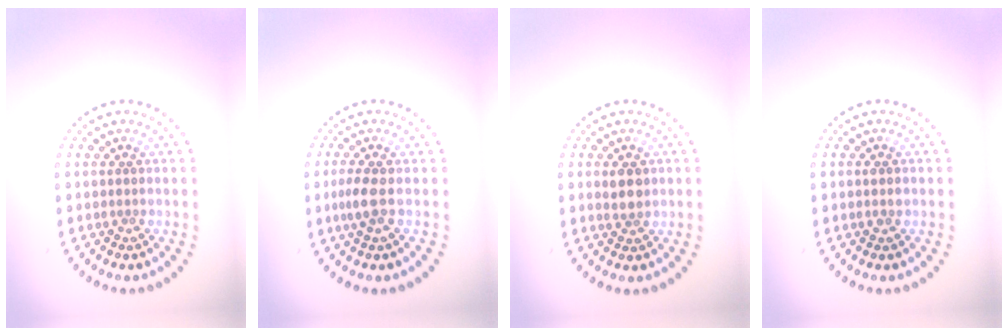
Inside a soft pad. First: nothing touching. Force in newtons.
{"total": 1.7, "press": 1.4, "slide": 0.9}
{"total": 2.0, "press": 1.9, "slide": 0.5}
{"total": 1.1, "press": 1.1, "slide": 0.1}